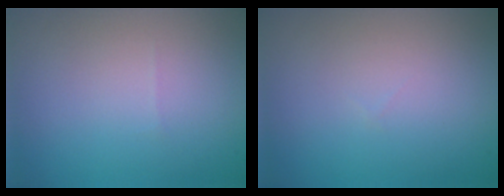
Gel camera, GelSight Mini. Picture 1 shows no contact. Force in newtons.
{"total": 0.0}